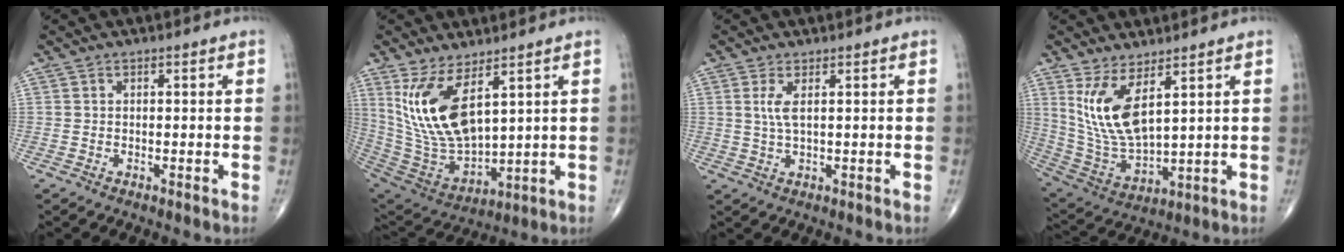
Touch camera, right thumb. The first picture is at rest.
{"total": 15.7, "force": [6.6, 6.7, 12.6], "torque": [-0.239, -0.036, 0.151]}
{"total": 3.1, "force": [1.0, 0.7, 2.8], "torque": [-0.066, -0.003, 0.025]}
{"total": 12.5, "force": [5.2, 4.8, 10.3], "torque": [-0.203, -0.040, 0.122]}